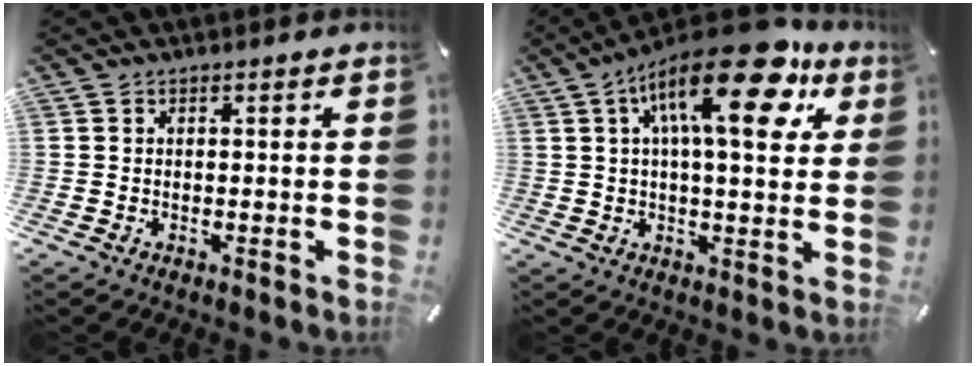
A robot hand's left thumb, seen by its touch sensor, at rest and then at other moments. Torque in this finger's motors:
{"motor_torque": [0.79, 0.73, 2.31, -0.46, 0.62]}